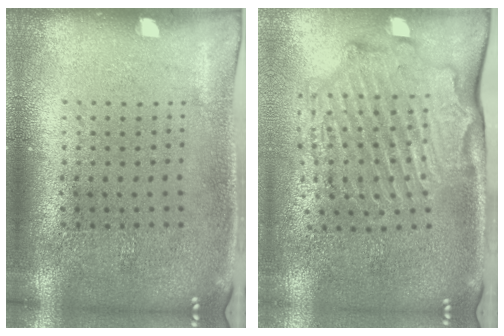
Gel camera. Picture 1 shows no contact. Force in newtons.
{"total": 2.2, "press": 2.1, "slide": 0.1}